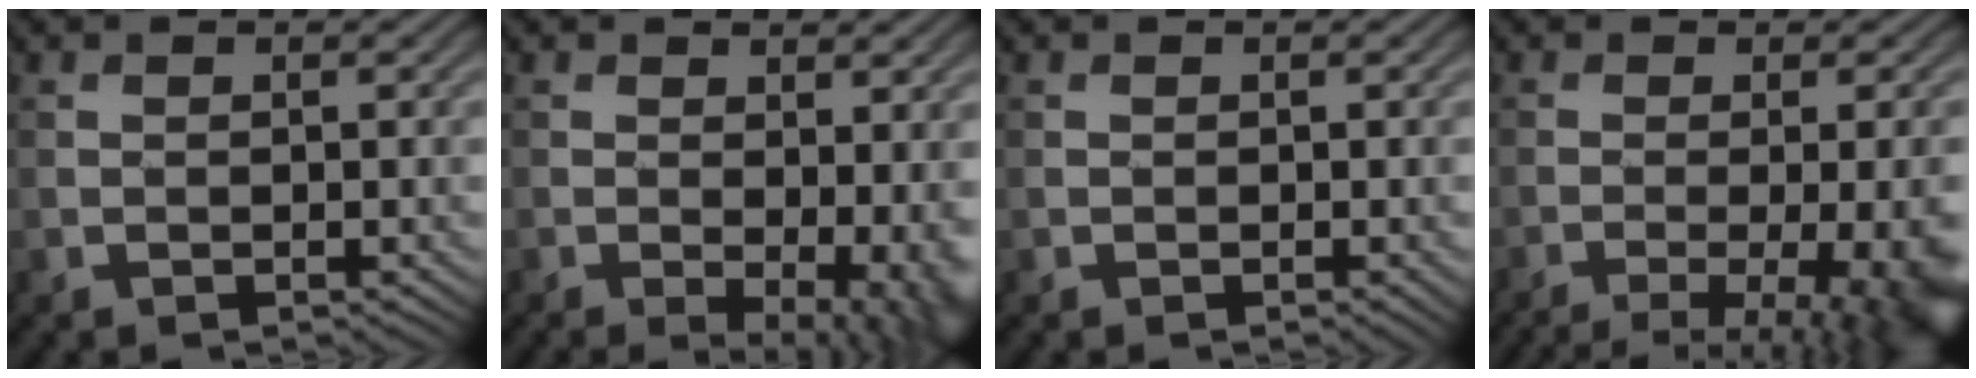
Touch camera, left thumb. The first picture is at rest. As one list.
[{"total": 5.0, "force": [-1.3, 2.1, 4.4], "torque": [-0.053, -0.018, -0.007]}, {"total": 0.6, "force": [-0.2, 0.3, 0.5], "torque": [-0.006, -0.003, 0.000]}, {"total": 12.0, "force": [-6.2, 3.4, 9.7], "torque": [-0.100, -0.008, -0.068]}]